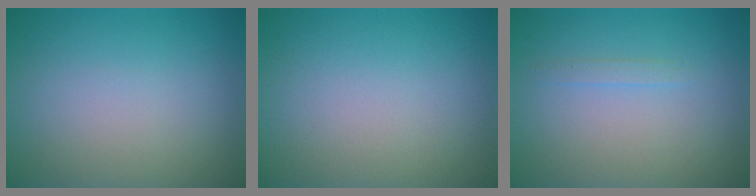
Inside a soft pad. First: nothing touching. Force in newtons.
{"total": 0.0}
{"total": 0.8, "press": 0.8, "slide": 0.1}